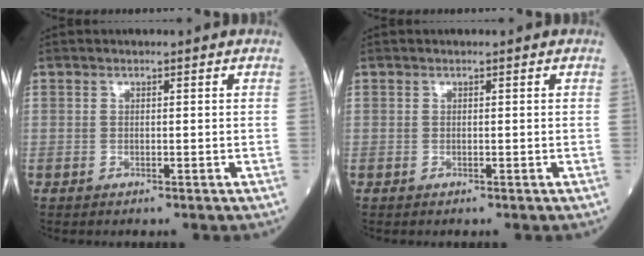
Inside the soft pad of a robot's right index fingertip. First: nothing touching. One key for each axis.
{"total": 0.0}